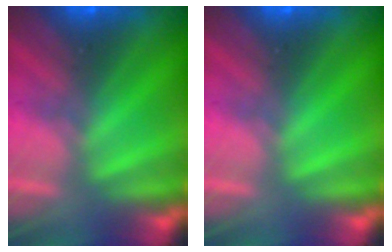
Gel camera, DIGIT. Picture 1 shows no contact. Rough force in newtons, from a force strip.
{"total": 0.0}